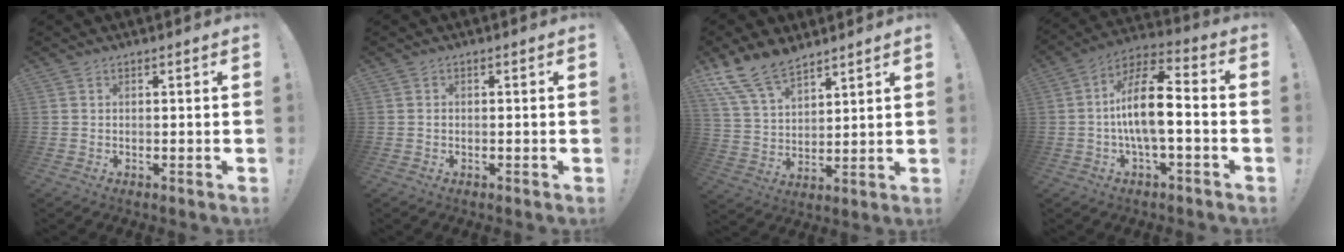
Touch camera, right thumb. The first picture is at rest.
{"total": 0.6, "force": [-0.5, 0.1, 0.2], "torque": [-0.008, 0.002, -0.009]}
{"total": 13.2, "force": [10.4, 6.0, 5.5], "torque": [-0.110, -0.063, 0.199]}
{"total": 14.6, "force": [-1.6, 5.4, 13.5], "torque": [-0.239, 0.012, -0.031]}